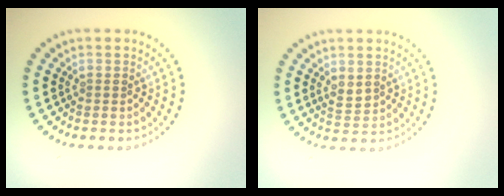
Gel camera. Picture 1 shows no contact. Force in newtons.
{"total": 1.4, "press": 1.3, "slide": 0.5}